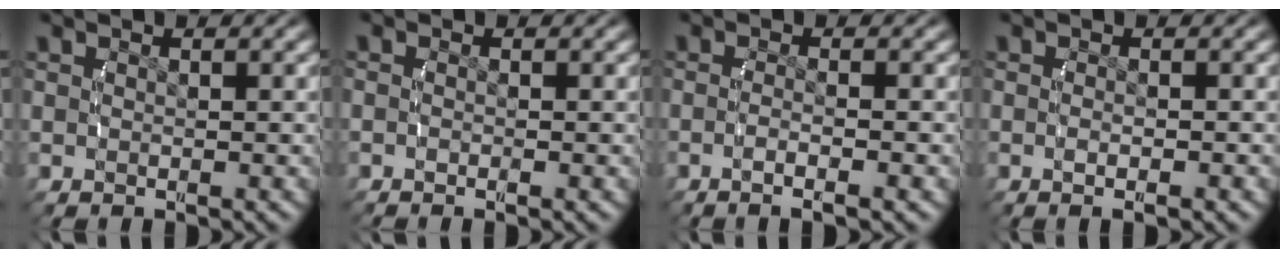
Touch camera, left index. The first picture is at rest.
{"total": 0.6, "force": [-0.4, 0.2, 0.2], "torque": [-0.011, -0.006, -0.008]}
{"total": 2.3, "force": [-1.5, -0.4, 1.7], "torque": [-0.037, -0.003, -0.024]}
{"total": 1.4, "force": [-0.8, 0.0, 1.1], "torque": [-0.018, 0.000, -0.014]}